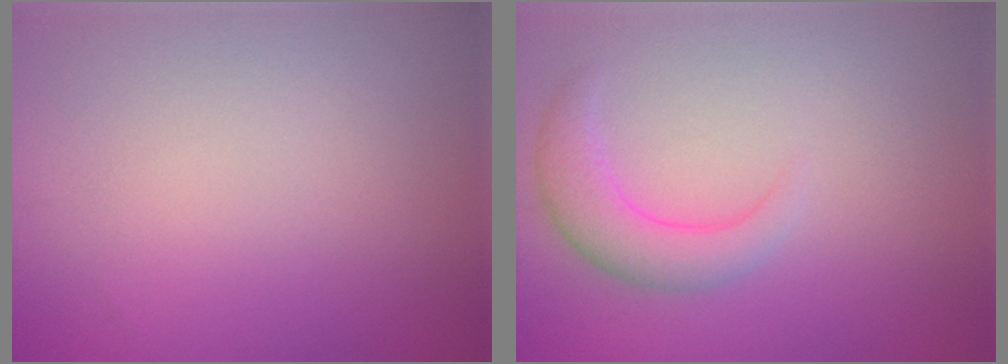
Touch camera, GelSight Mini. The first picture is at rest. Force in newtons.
{"total": 2.9, "press": 2.9, "slide": 0.1}